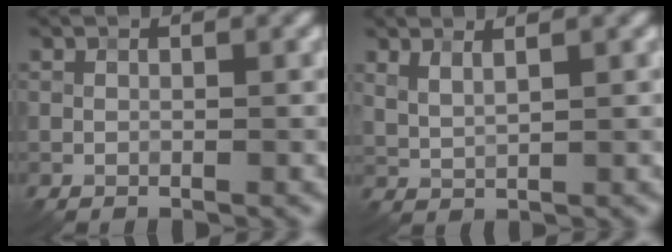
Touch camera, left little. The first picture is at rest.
{"total": 1.9, "force": [1.3, 0.5, 1.3], "torque": [-0.030, -0.004, 0.030]}